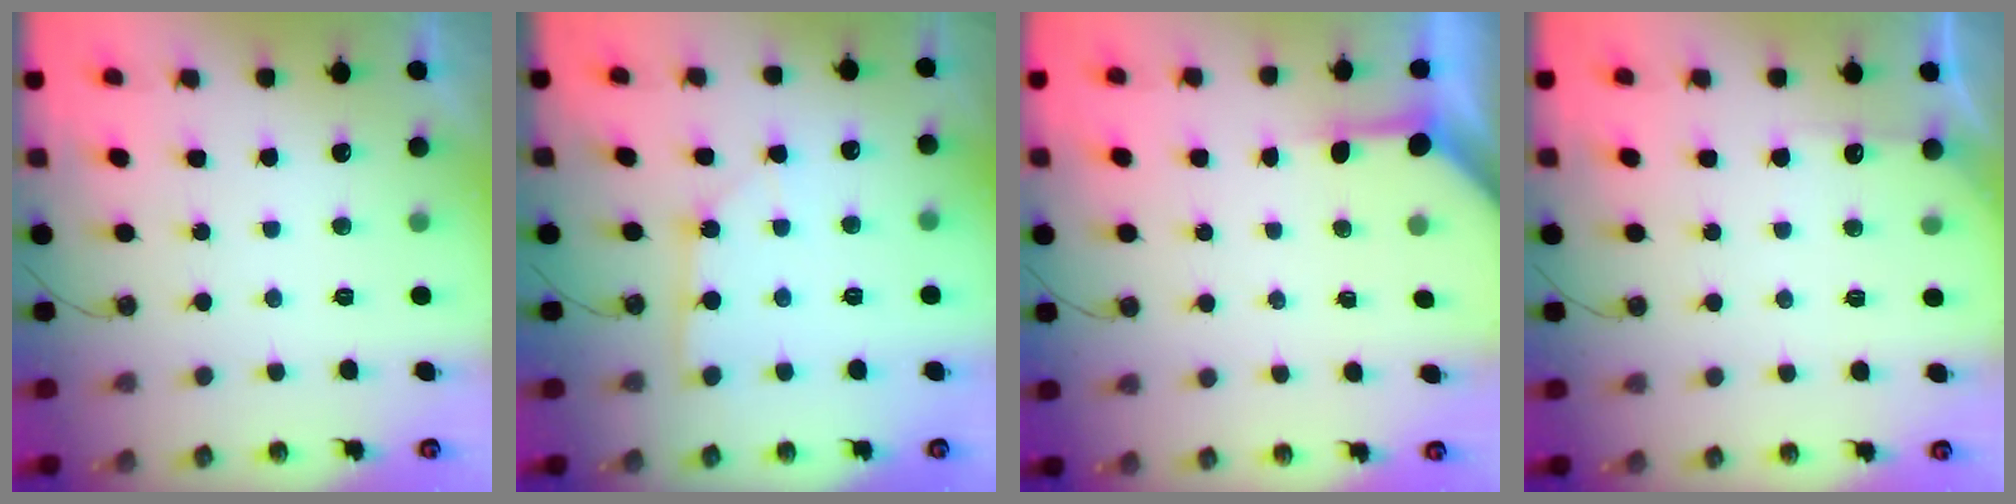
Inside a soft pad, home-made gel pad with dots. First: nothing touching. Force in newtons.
{"total": 2.5, "press": 2.5, "slide": 0.2}
{"total": 3.5, "press": 3.5, "slide": 0.3}
{"total": 3.8, "press": 3.8, "slide": 0.4}